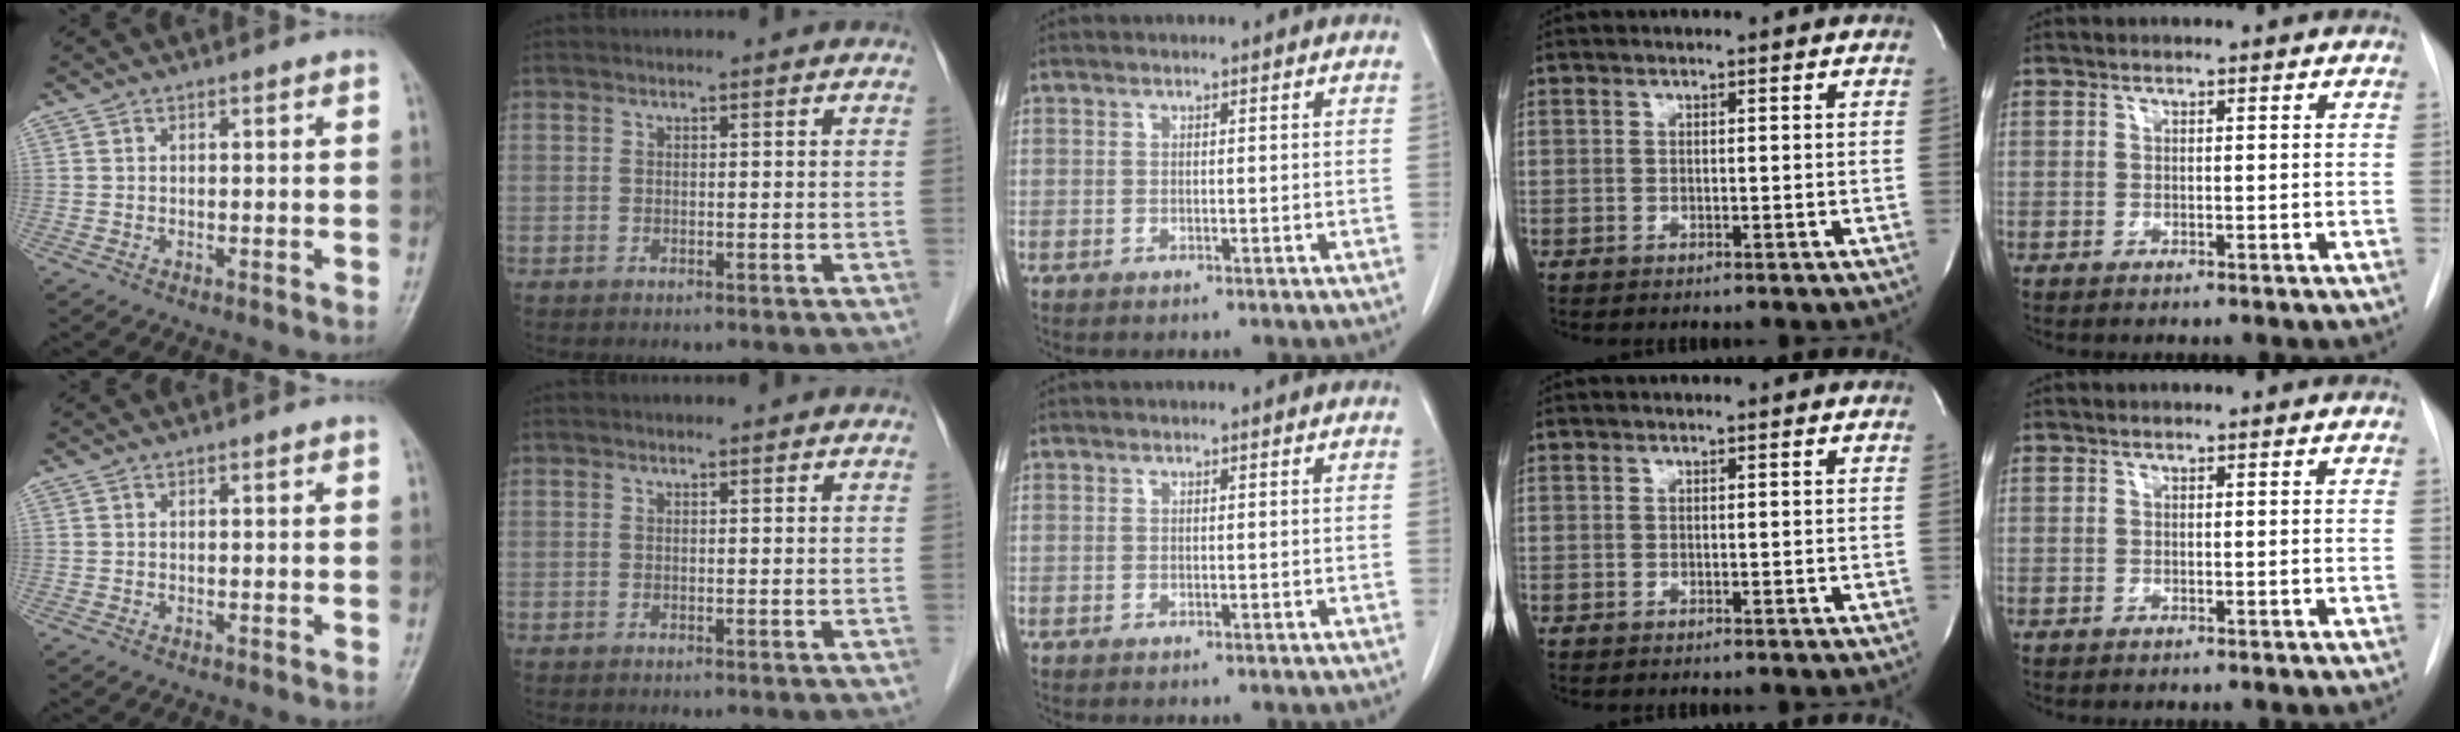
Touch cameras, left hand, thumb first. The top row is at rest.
{}